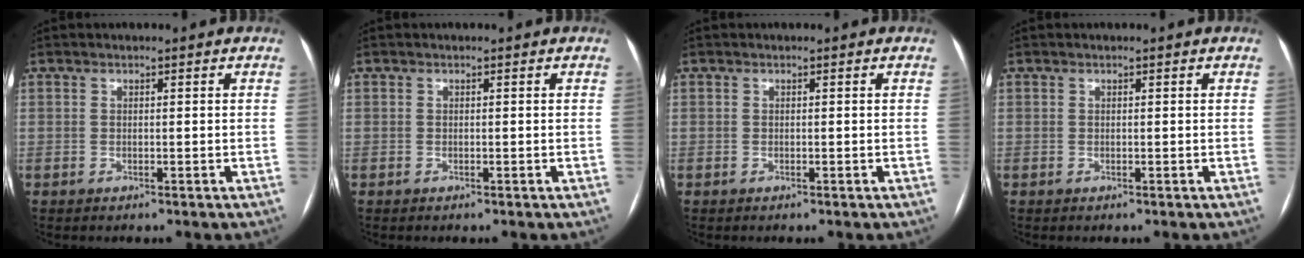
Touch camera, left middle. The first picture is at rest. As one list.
[{"total": 0.0}, {"total": 0.0}, {"total": 0.0}]